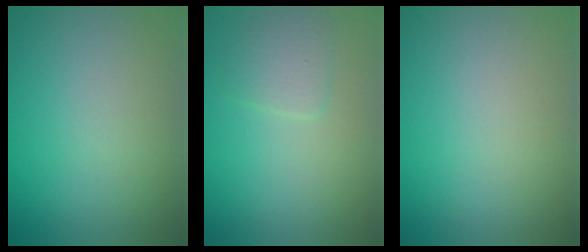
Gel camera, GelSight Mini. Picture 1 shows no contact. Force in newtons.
{"total": 1.6, "press": 1.6, "slide": 0.1}
{"total": 0.0}